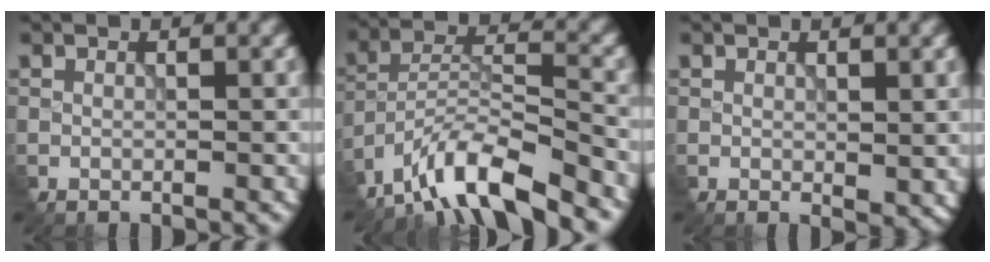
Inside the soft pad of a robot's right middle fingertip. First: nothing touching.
{"total": 8.8, "force": [-7.2, 1.9, 4.6], "torque": [-0.079, 0.006, -0.138]}
{"total": 1.2, "force": [0.3, 0.6, 1.1], "torque": [-0.014, -0.005, 0.010]}